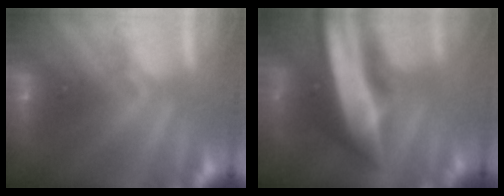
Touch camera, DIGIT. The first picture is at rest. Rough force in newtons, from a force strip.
{"total": 7.8}